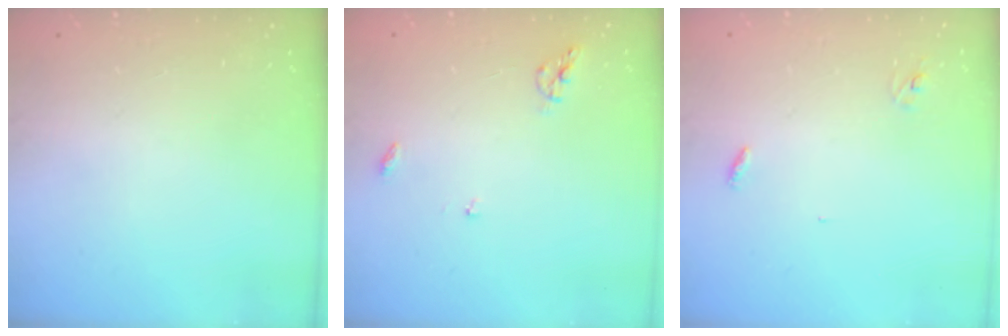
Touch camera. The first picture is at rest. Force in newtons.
{"total": 6.2, "press": 6.2, "slide": 0.1}
{"total": 2.8, "press": 2.8, "slide": 0.3}